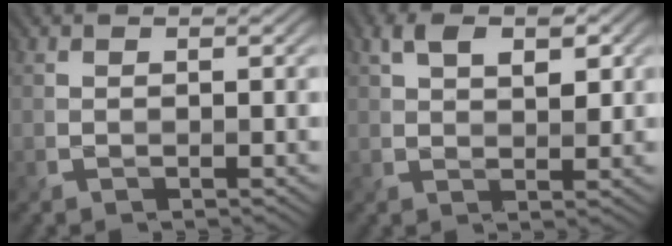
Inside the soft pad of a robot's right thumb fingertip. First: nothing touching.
{"total": 4.6, "force": [1.9, 2.5, 3.4], "torque": [-0.060, 0.000, 0.029]}